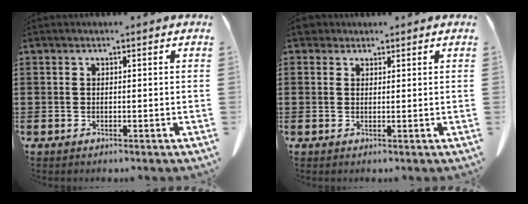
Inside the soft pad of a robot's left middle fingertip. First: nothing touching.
{"total": 2.2, "force": [1.7, 1.1, 0.6], "torque": [-0.019, 0.008, 0.035]}